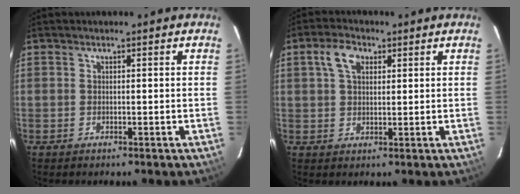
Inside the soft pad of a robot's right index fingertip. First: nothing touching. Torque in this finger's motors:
{"motor_torque": [0.09, -0.01, 0.12, 0.06]}